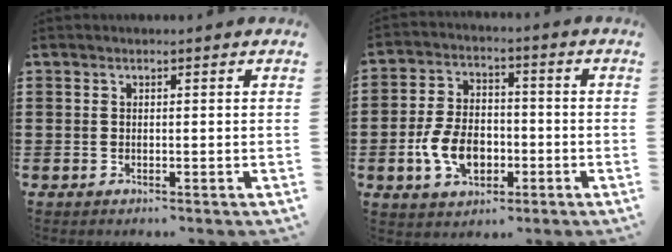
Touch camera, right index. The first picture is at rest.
{"total": 8.3, "force": [-2.4, 5.3, 5.9], "torque": [-0.123, 0.001, -0.045]}